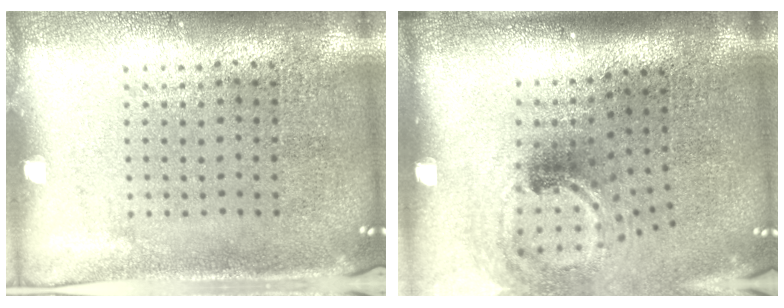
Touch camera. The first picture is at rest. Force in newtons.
{"total": 1.8, "press": 1.2, "slide": 1.4}